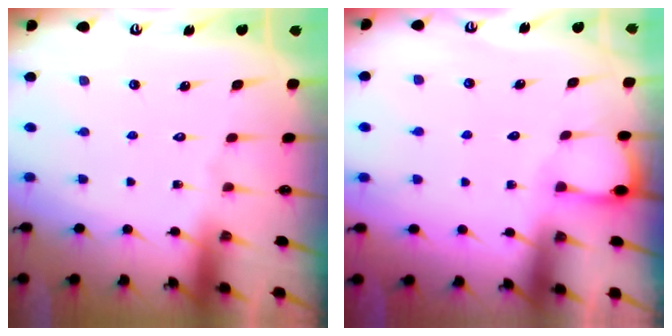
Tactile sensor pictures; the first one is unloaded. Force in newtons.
{"total": 2.5, "press": 2.4, "slide": 0.4}